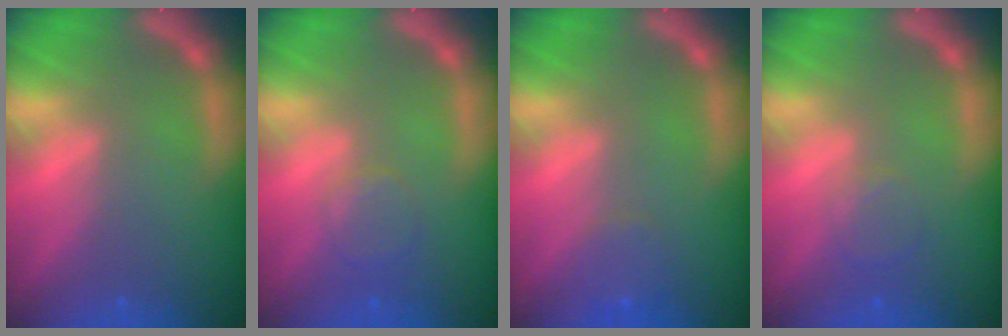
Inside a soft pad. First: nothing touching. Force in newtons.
{"total": 2.4}
{"total": 1.9}
{"total": 2.0}